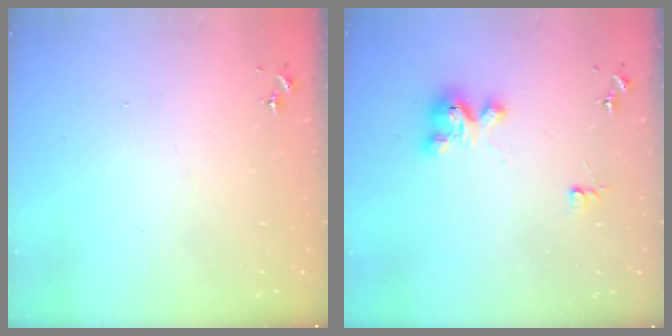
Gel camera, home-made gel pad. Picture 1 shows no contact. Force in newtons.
{"total": 4.2, "press": 4.2, "slide": 0.3}